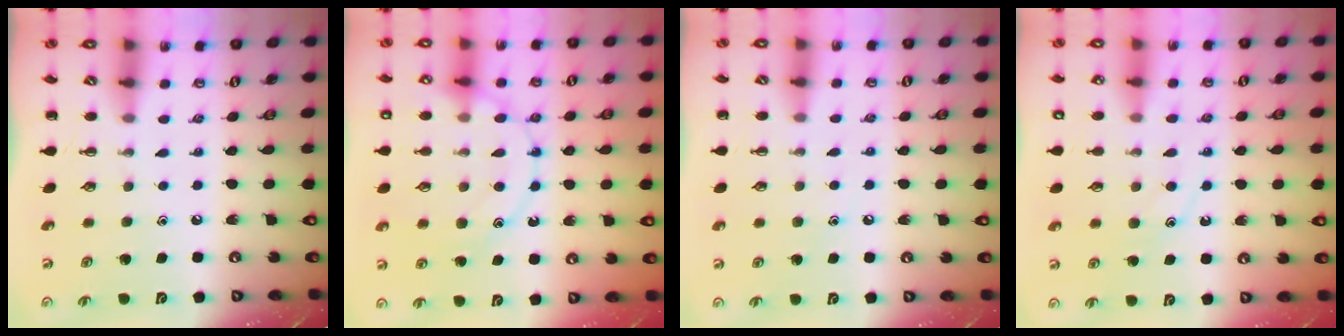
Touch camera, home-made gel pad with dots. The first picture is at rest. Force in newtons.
{"total": 14.2, "press": 14.2, "slide": 0.8}
{"total": 5.6, "press": 5.4, "slide": 1.6}
{"total": 10.5, "press": 10.4, "slide": 0.8}